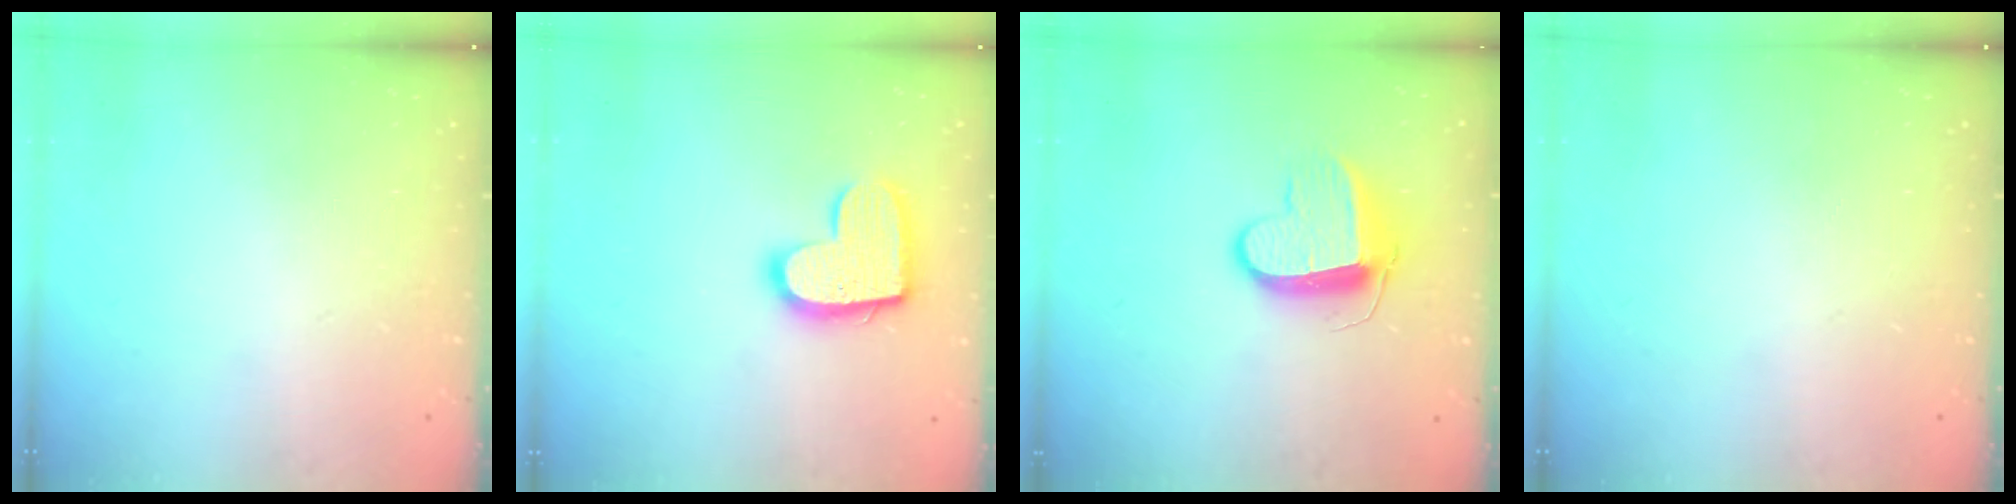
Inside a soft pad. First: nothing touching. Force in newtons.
{"total": 14.6, "press": 14.6, "slide": 0.9}
{"total": 10.3, "press": 10.3, "slide": 0.5}
{"total": 0.0}